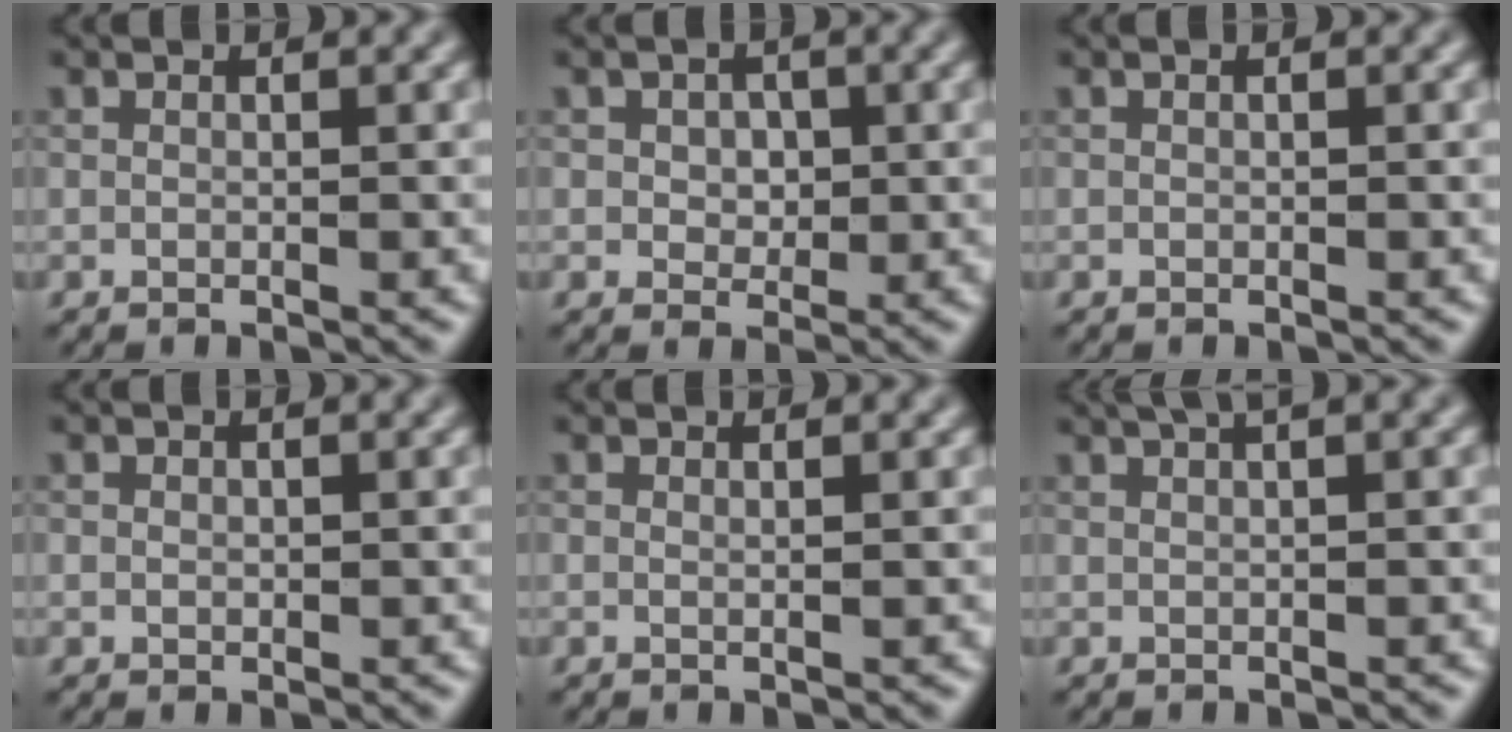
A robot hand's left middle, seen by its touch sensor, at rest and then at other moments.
{"total": 2.0, "force": [0.3, 1.6, 1.2], "torque": [-0.023, 0.001, -0.002]}
{"total": 0.0}
{"total": 0.6, "force": [0.1, 0.5, 0.2], "torque": [-0.001, -0.002, 0.002]}
{"total": 0.6, "force": [0.3, 0.2, 0.5], "torque": [-0.002, -0.001, 0.002]}
{"total": 4.3, "force": [2.7, 1.3, 3.0], "torque": [-0.025, 0.012, 0.023]}